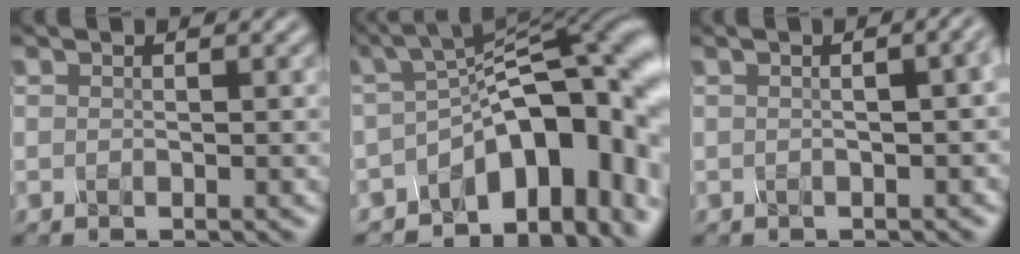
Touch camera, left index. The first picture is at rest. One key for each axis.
{"total": 14.2, "fx": -4.8, "fy": 7.1, "fz": 11.2, "tx": -0.127, "ty": 0.004, "tz": -0.071}
{"total": 6.4, "fx": 0.9, "fy": 3.4, "fz": 5.3, "tx": -0.016, "ty": 0.041, "tz": -0.018}